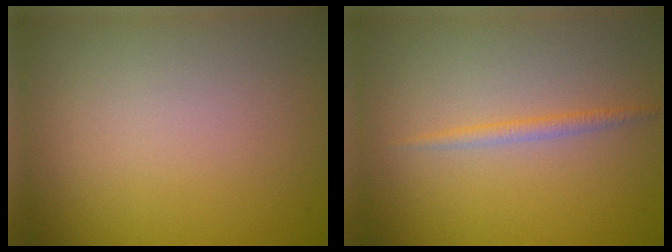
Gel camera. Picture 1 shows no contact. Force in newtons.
{"total": 1.1, "press": 1.1, "slide": 0.1}